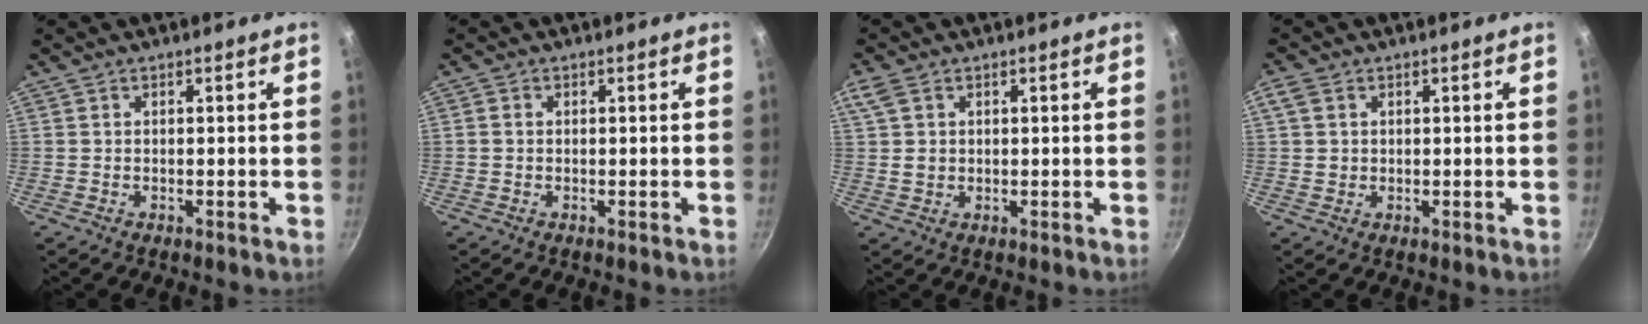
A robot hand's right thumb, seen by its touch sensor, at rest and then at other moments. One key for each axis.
{"total": 0.8, "fx": 0.0, "fy": 0.7, "fz": 0.4, "tx": -0.006, "ty": 0.004, "tz": -0.002}
{"total": 4.2, "fx": 1.5, "fy": 3.1, "fz": 2.4, "tx": -0.041, "ty": 0.001, "tz": 0.029}
{"total": 3.2, "fx": 0.9, "fy": 2.6, "fz": 1.6, "tx": -0.026, "ty": -0.001, "tz": 0.015}